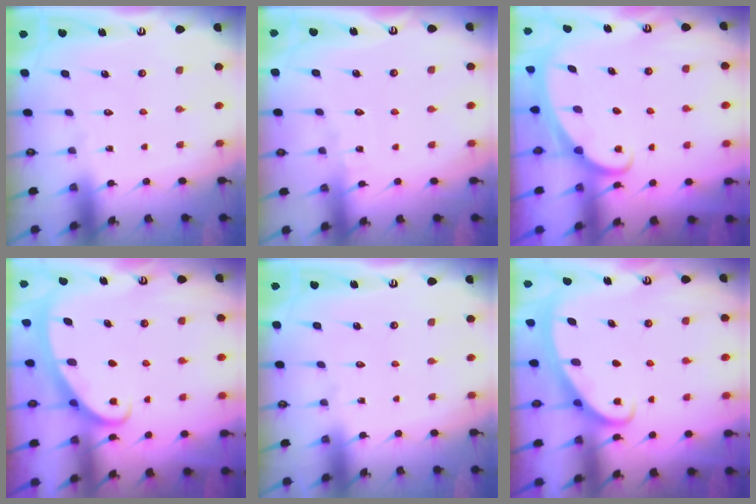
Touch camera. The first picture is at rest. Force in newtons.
{"total": 2.7, "press": 2.7, "slide": 0.3}
{"total": 2.0, "press": 2.0, "slide": 0.1}
{"total": 2.7, "press": 2.7, "slide": 0.3}
{"total": 0.0}
{"total": 2.7, "press": 2.7, "slide": 0.4}